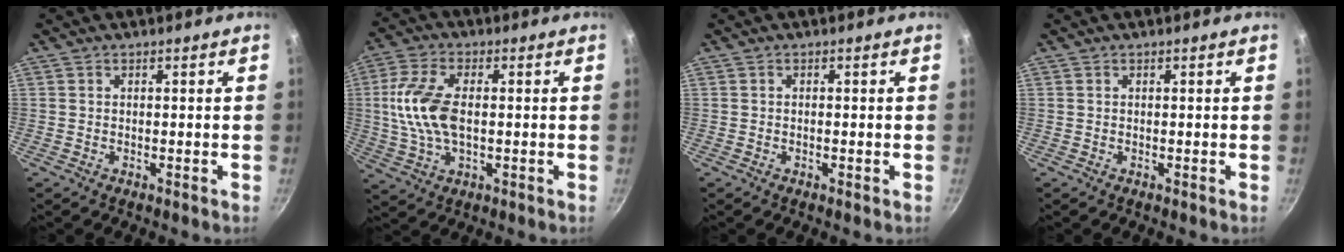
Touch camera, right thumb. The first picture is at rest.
{"total": 11.5, "force": [0.5, 6.0, 9.7], "torque": [-0.198, 0.011, 0.002]}
{"total": 0.6, "force": [-0.2, 0.3, 0.5], "torque": [-0.010, 0.003, -0.005]}
{"total": 0.0}